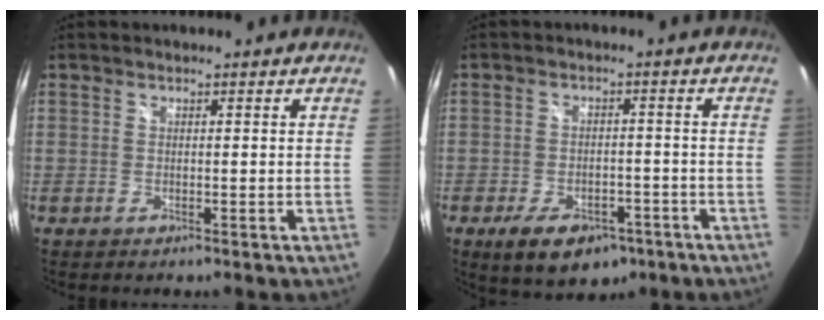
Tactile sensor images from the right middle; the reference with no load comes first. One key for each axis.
{"total": 10.5, "fx": -6.4, "fy": 5.8, "fz": 5.9, "tx": -0.123, "ty": -0.008, "tz": -0.087}